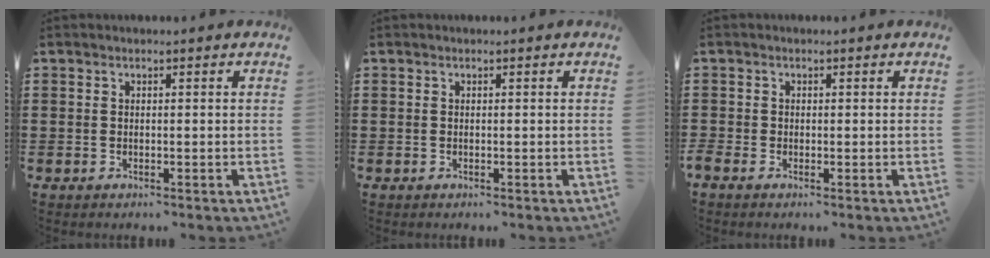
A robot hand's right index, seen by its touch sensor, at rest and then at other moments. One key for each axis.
{"total": 0.0}
{"total": 0.6, "fx": -0.4, "fy": 0.3, "fz": 0.2, "tx": -0.005, "ty": -0.002, "tz": -0.007}